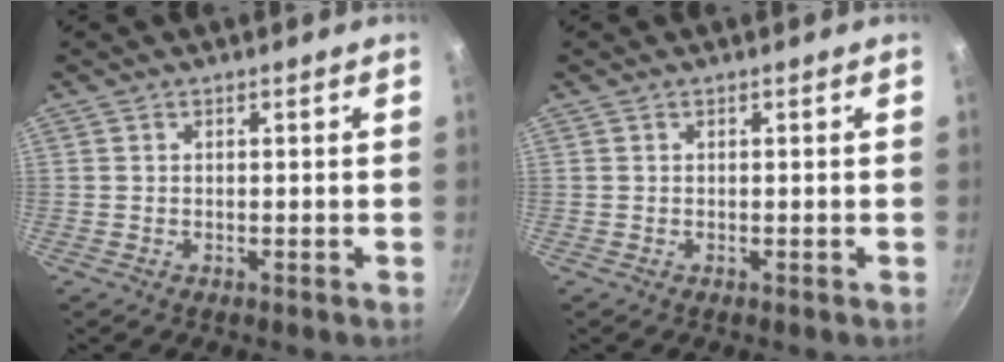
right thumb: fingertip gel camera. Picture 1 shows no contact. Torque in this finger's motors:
{"motor_torque": [0.21, 0.04, 0.31, -0.11, -0.02]}